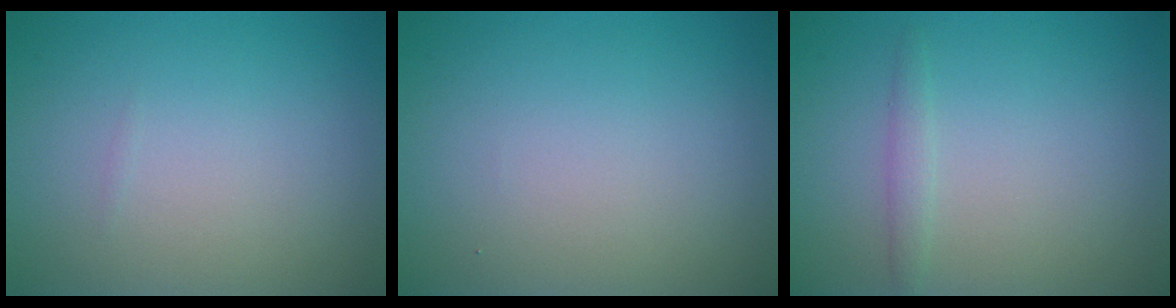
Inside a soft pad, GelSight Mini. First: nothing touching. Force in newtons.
{"total": 0.0}
{"total": 1.1, "press": 1.0, "slide": 0.1}